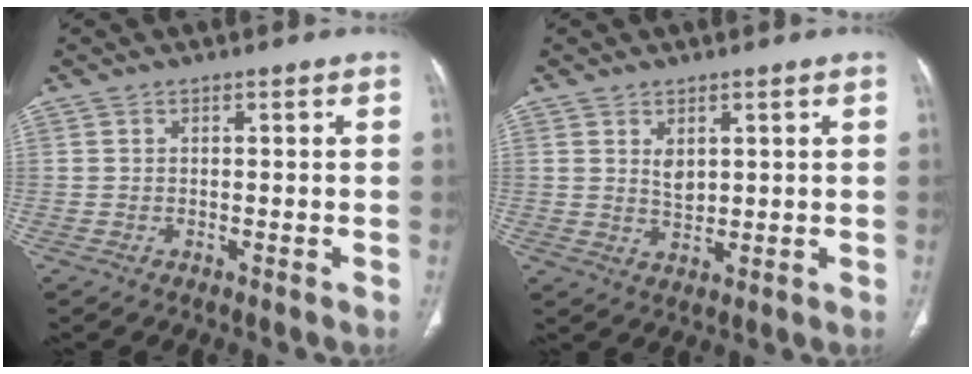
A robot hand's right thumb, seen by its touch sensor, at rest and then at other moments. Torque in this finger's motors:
{"motor_torque": [1.26, 1.01, 0.31, -0.45, 0.02]}